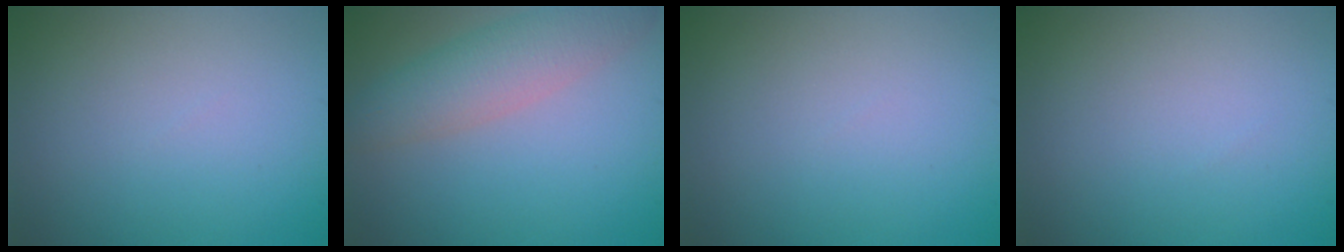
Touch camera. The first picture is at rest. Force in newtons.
{"total": 4.7, "press": 4.7, "slide": 0.3}
{"total": 0.0}
{"total": 0.0}